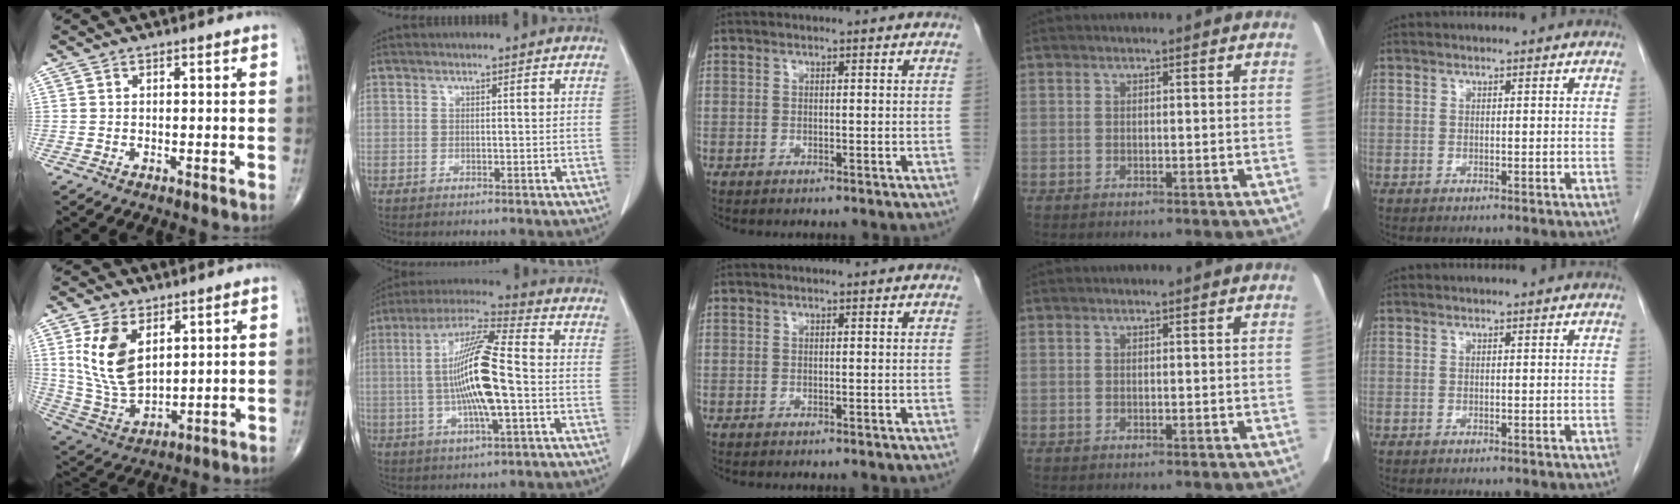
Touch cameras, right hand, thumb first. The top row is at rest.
{"thumb": {"total": 13.5, "force": [4.5, 7.9, 10.0], "torque": [-0.184, -0.022, 0.103]}, "index": {"total": 14.5, "force": [-1.2, 1.6, 14.4], "torque": [-0.279, 0.004, -0.026]}}